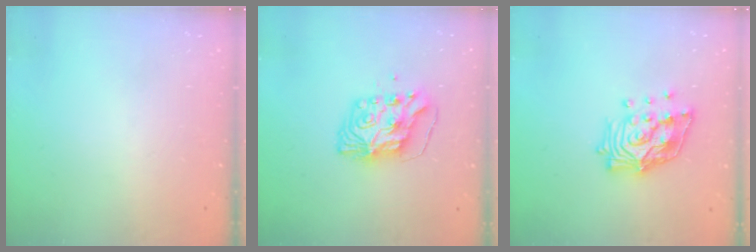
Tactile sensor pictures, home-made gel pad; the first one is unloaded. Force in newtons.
{"total": 10.1, "press": 10.0, "slide": 1.0}
{"total": 14.6, "press": 14.5, "slide": 1.8}